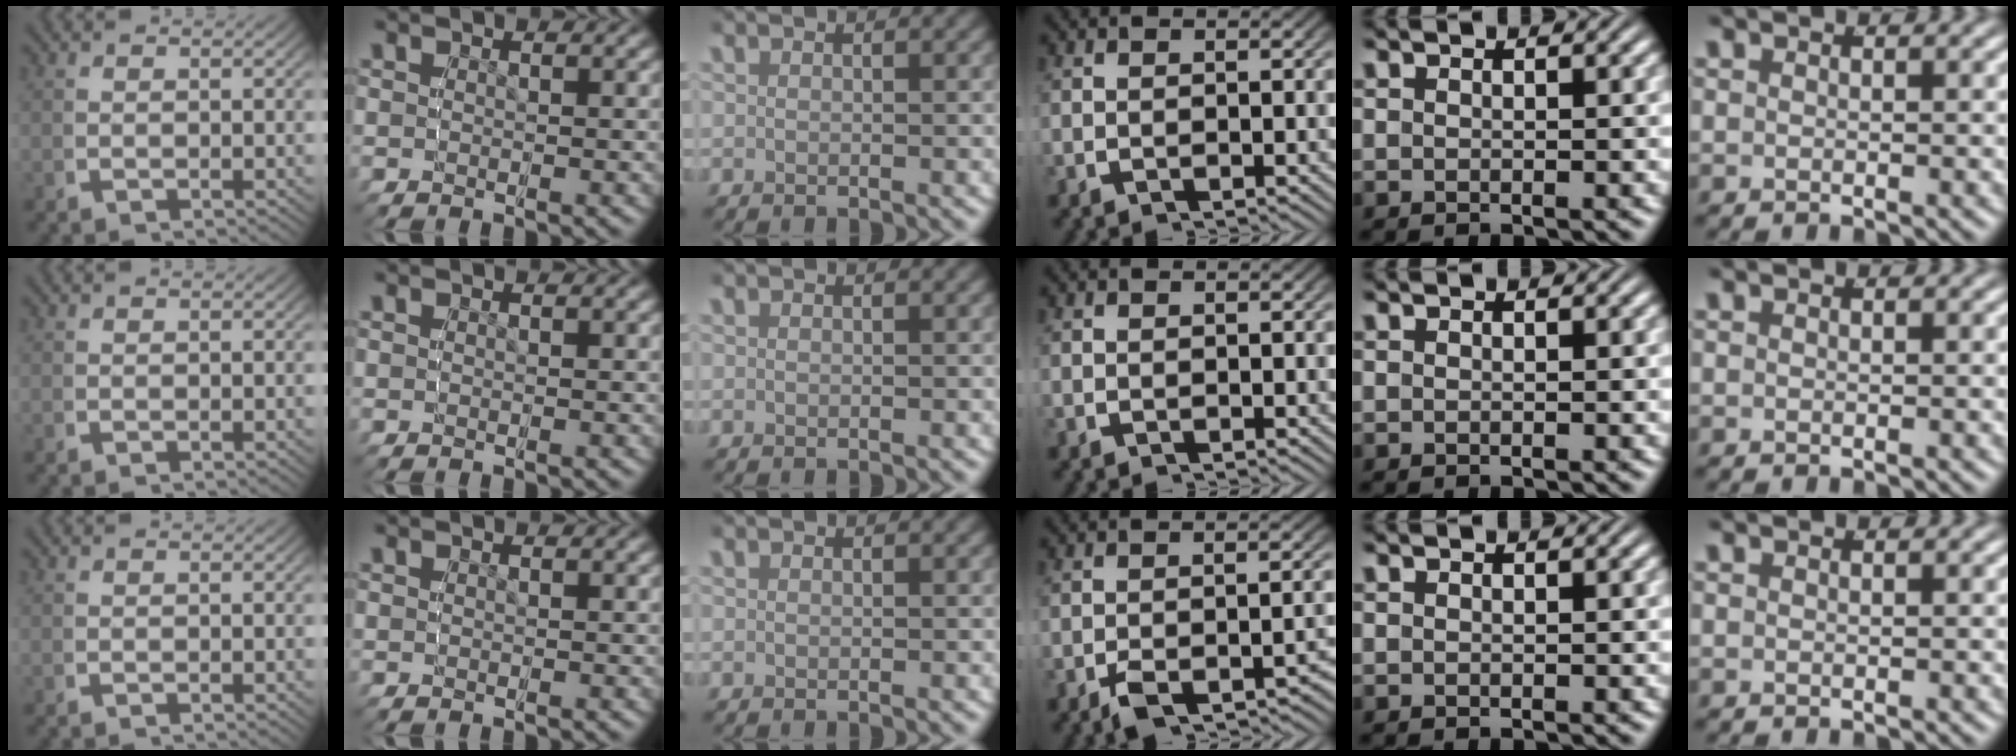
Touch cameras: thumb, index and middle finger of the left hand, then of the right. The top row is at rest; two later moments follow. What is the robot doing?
{"motion": "grasp_and_lifting", "object": "button"}